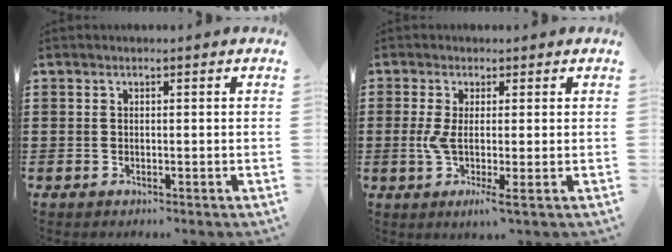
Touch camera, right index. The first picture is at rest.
{"total": 4.1, "force": [-0.5, 0.5, 4.0], "torque": [-0.099, -0.014, -0.015]}